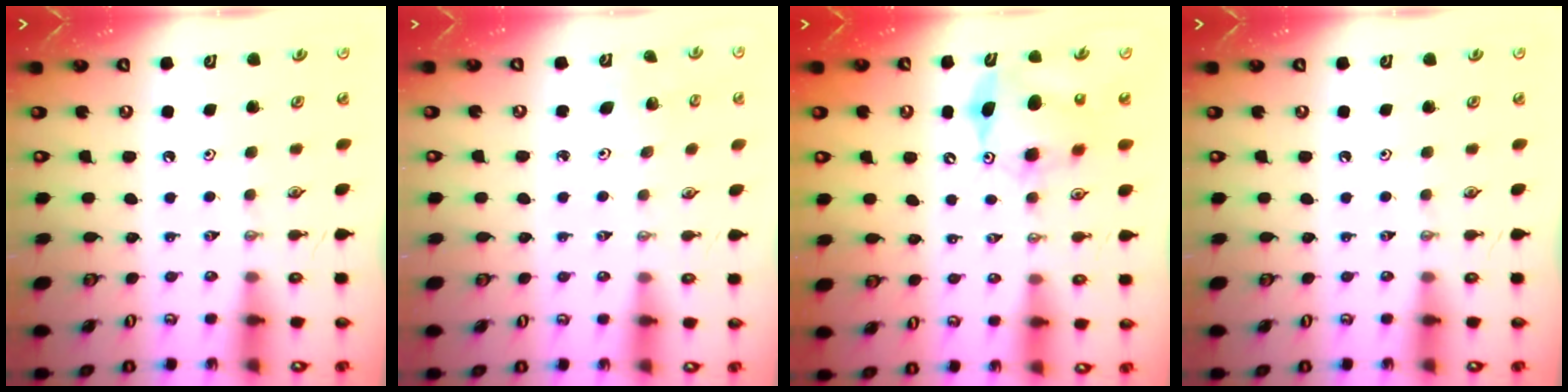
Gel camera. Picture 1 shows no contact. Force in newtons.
{"total": 2.6, "press": 2.6, "slide": 0.2}
{"total": 9.4, "press": 9.4, "slide": 0.7}
{"total": 0.0}